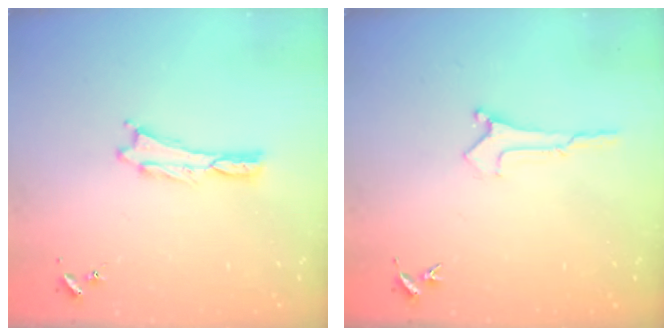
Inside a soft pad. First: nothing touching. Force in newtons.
{"total": 0.0}